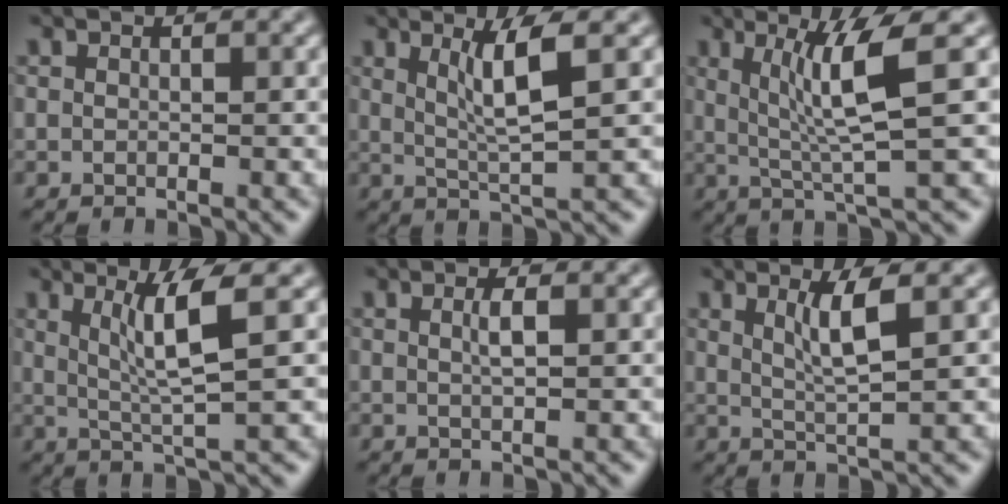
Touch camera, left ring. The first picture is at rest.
{"total": 4.0, "force": [1.4, 0.5, 3.7], "torque": [-0.069, -0.006, 0.030]}
{"total": 5.4, "force": [1.5, 0.6, 5.2], "torque": [-0.100, -0.004, 0.035]}
{"total": 4.6, "force": [1.5, 0.5, 4.3], "torque": [-0.082, -0.005, 0.033]}
{"total": 1.5, "force": [0.4, 0.3, 1.4], "torque": [-0.026, 0.004, 0.005]}
{"total": 3.4, "force": [1.3, 0.6, 3.1], "torque": [-0.055, -0.003, 0.026]}